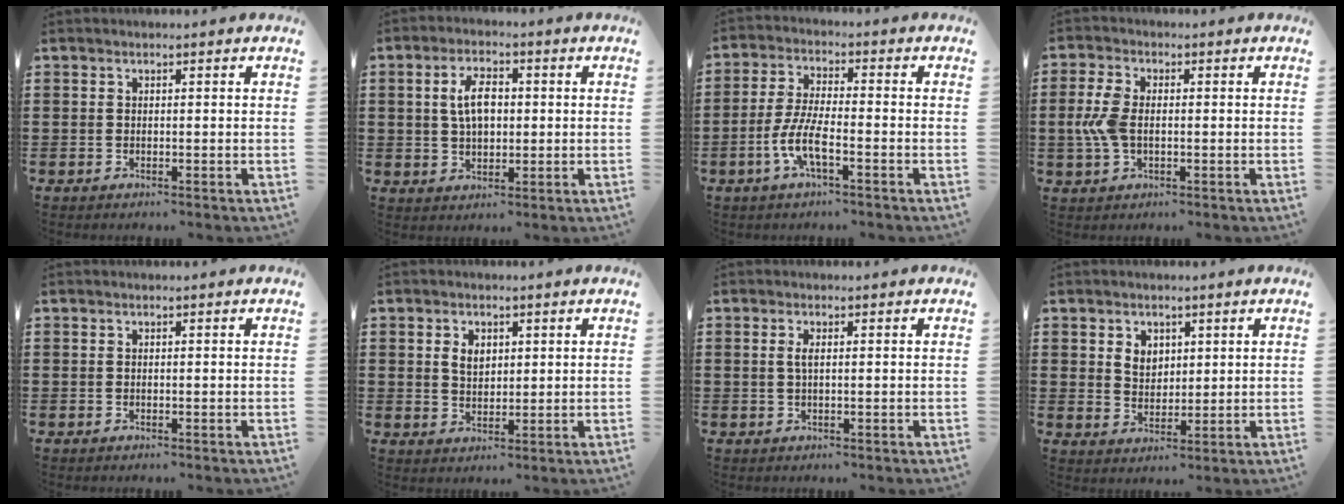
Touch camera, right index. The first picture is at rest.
{"total": 5.7, "force": [0.6, 3.0, 4.8], "torque": [-0.090, 0.011, 0.007]}
{"total": 6.3, "force": [-2.9, 1.3, 5.4], "torque": [-0.132, -0.013, -0.062]}
{"total": 5.3, "force": [-0.3, 3.0, 4.3], "torque": [-0.118, -0.005, -0.015]}
{"total": 0.0}
{"total": 3.0, "force": [1.0, 2.1, 2.0], "torque": [-0.046, 0.009, 0.018]}
{"total": 1.6, "force": [0.3, 0.4, 1.5], "torque": [-0.030, 0.003, 0.003]}
{"total": 3.5, "force": [1.7, 2.7, 1.3], "torque": [-0.035, 0.012, 0.030]}